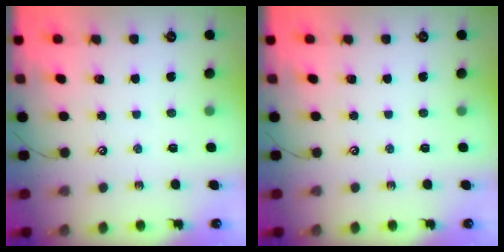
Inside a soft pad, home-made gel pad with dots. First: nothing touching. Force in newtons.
{"total": 0.0}